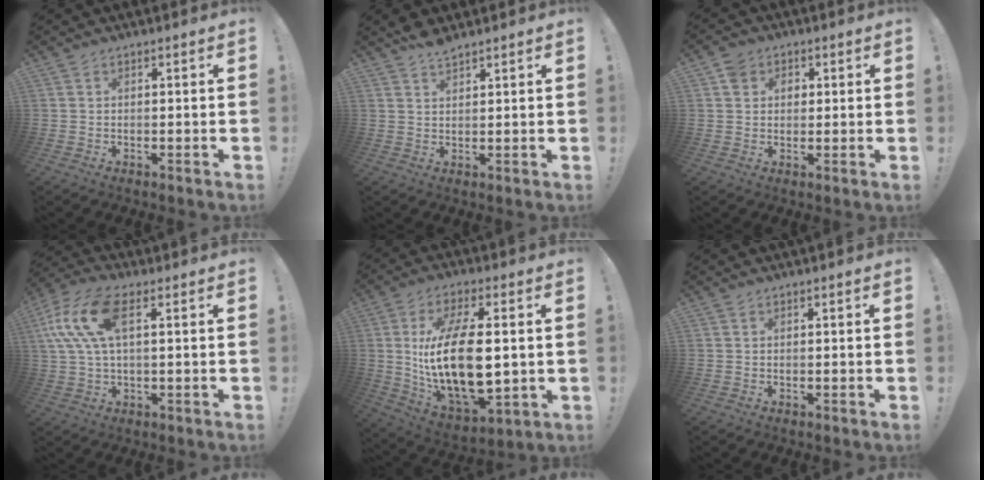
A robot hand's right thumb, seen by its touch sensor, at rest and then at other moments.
{"total": 3.7, "force": [3.2, 1.1, 1.5], "torque": [-0.021, -0.022, 0.057]}
{"total": 5.1, "force": [1.8, 4.5, 1.6], "torque": [-0.024, 0.003, 0.035]}
{"total": 13.9, "force": [4.2, 6.6, 11.5], "torque": [-0.245, 0.000, 0.076]}
{"total": 22.0, "force": [1.8, 10.2, 19.5], "torque": [-0.380, -0.016, 0.030]}
{"total": 0.0}